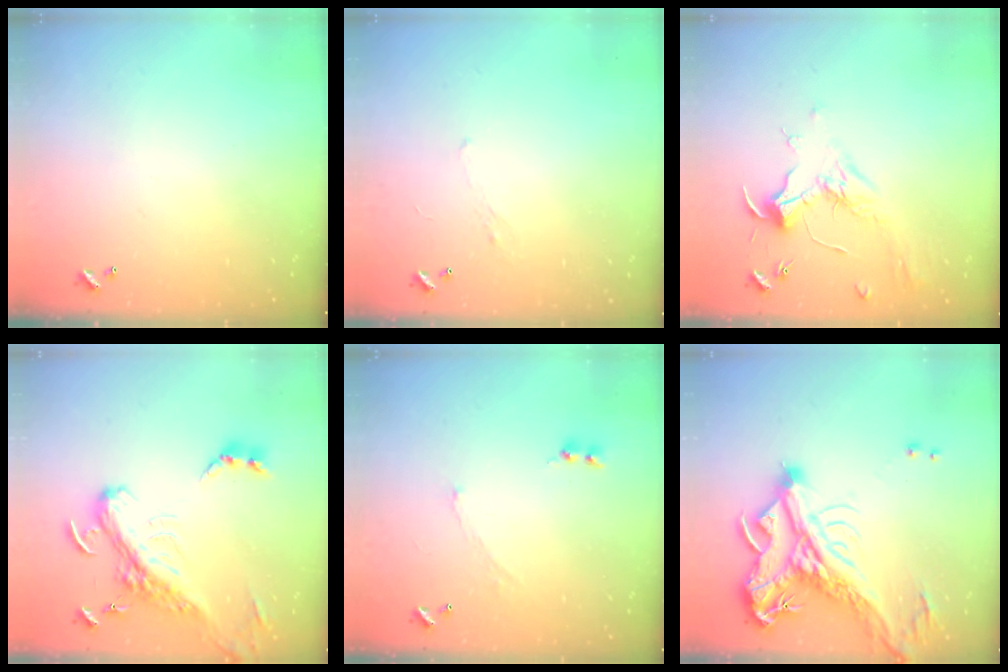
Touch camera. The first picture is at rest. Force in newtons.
{"total": 1.0, "press": 0.8, "slide": 0.5}
{"total": 1.8, "press": 1.6, "slide": 0.7}
{"total": 9.5, "press": 9.3, "slide": 2.2}
{"total": 2.1, "press": 2.0, "slide": 0.7}
{"total": 12.9, "press": 12.6, "slide": 3.0}